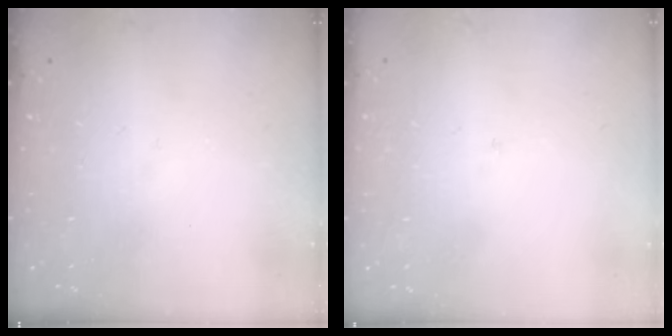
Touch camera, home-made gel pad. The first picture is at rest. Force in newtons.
{"total": 2.1, "press": 2.1, "slide": 0.1}